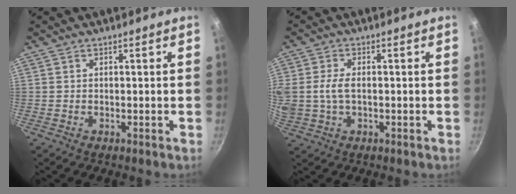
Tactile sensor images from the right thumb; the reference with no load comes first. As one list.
[{"total": 7.5, "force": [0.1, 4.7, 5.9], "torque": [-0.126, 0.005, -0.004]}]